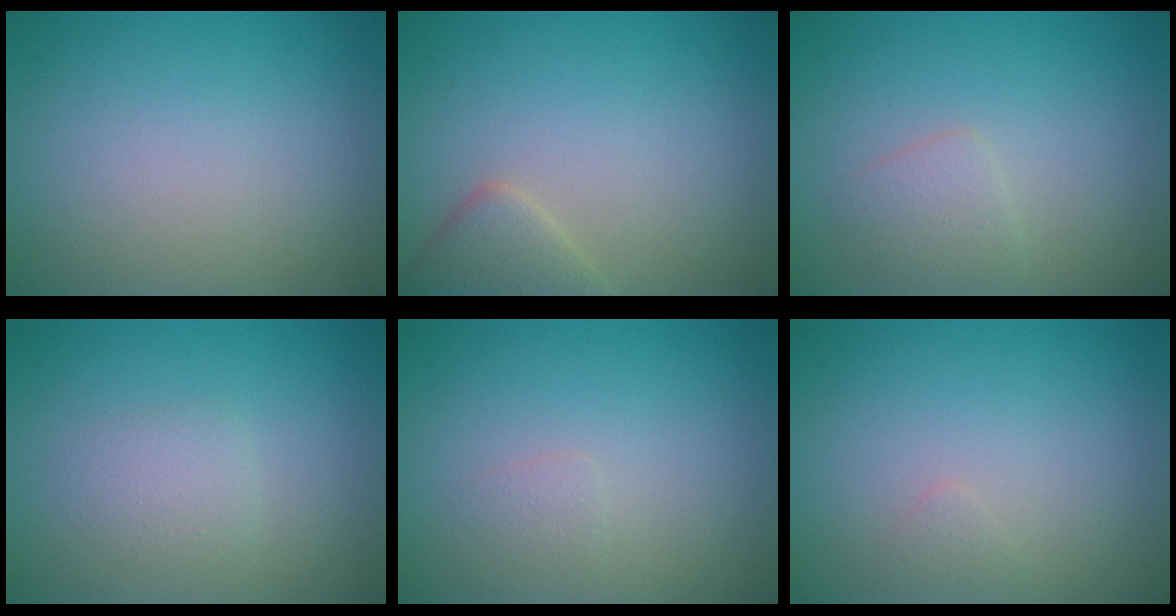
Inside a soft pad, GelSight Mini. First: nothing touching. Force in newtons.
{"total": 2.7, "press": 2.7, "slide": 0.2}
{"total": 1.6, "press": 1.6, "slide": 0.1}
{"total": 1.6, "press": 1.6, "slide": 0.1}
{"total": 0.7, "press": 0.7, "slide": 0.1}
{"total": 0.6, "press": 0.6, "slide": 0.0}